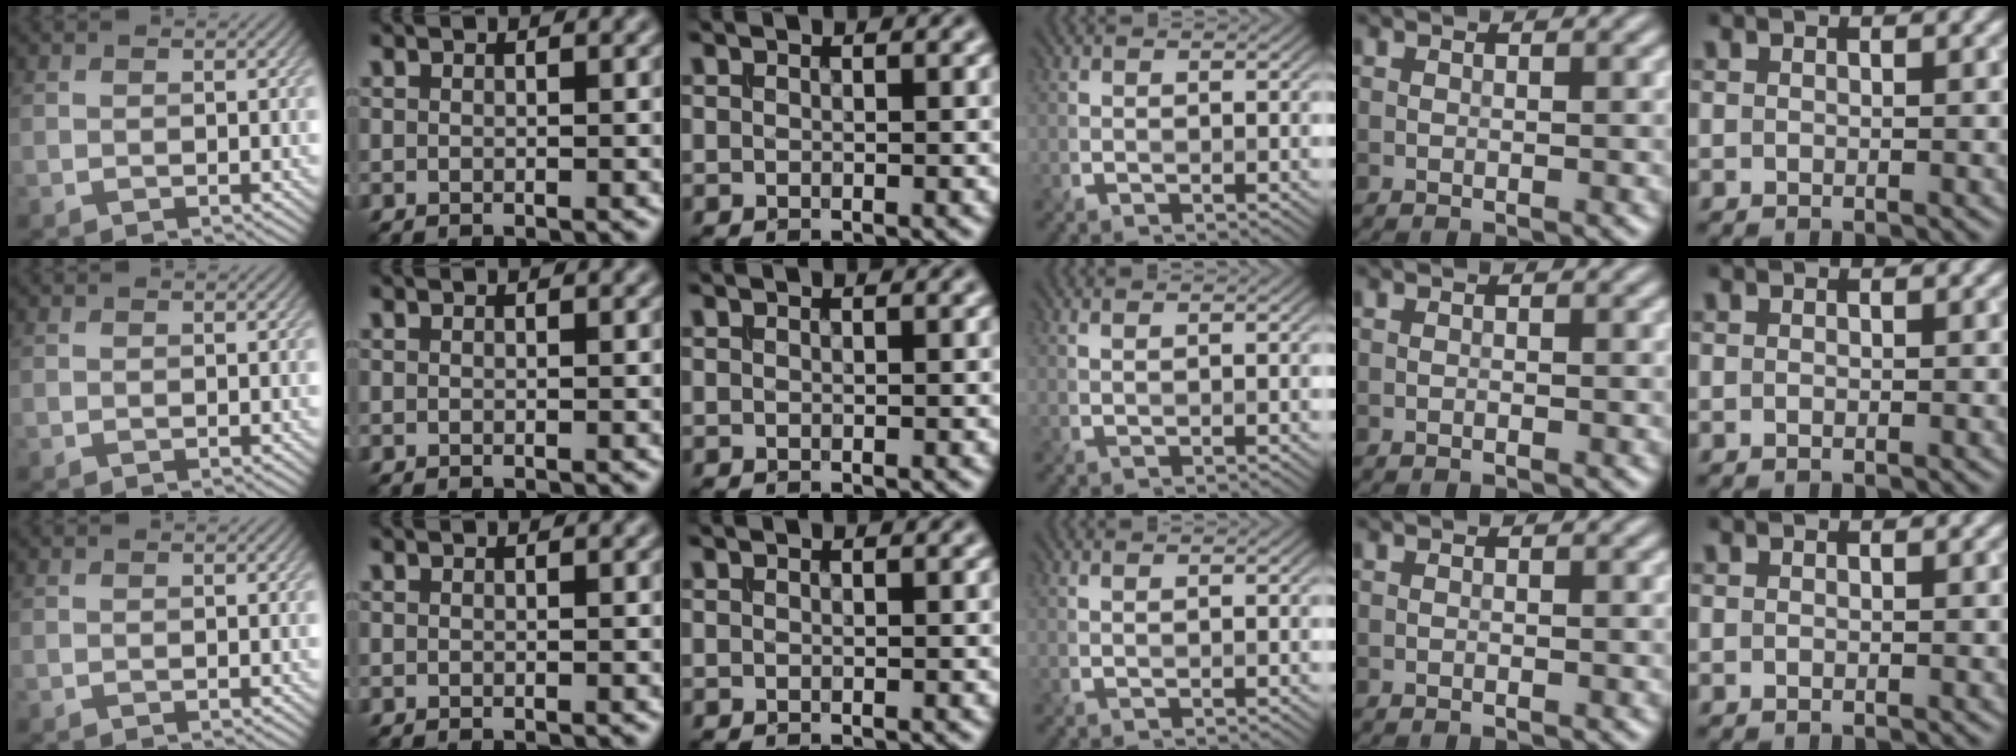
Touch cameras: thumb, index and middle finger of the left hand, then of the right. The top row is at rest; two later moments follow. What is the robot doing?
{"motion": "insert", "object": "bucket"}